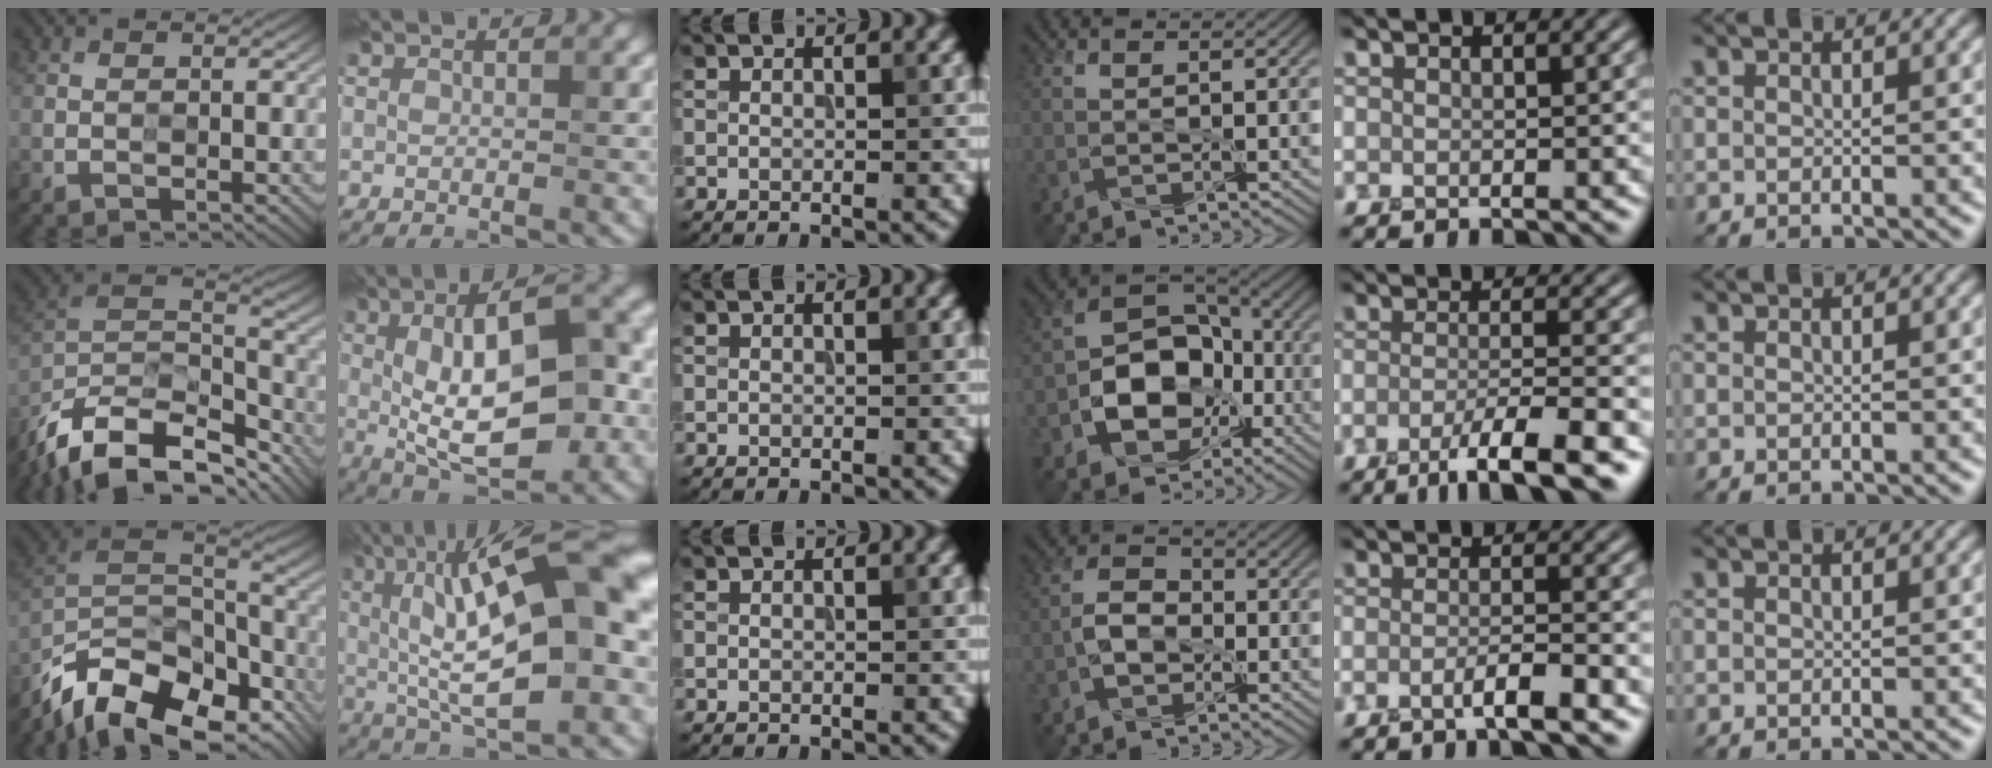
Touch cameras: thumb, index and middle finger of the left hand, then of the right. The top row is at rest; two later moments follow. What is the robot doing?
{"motion": "peel", "object": "sticker"}